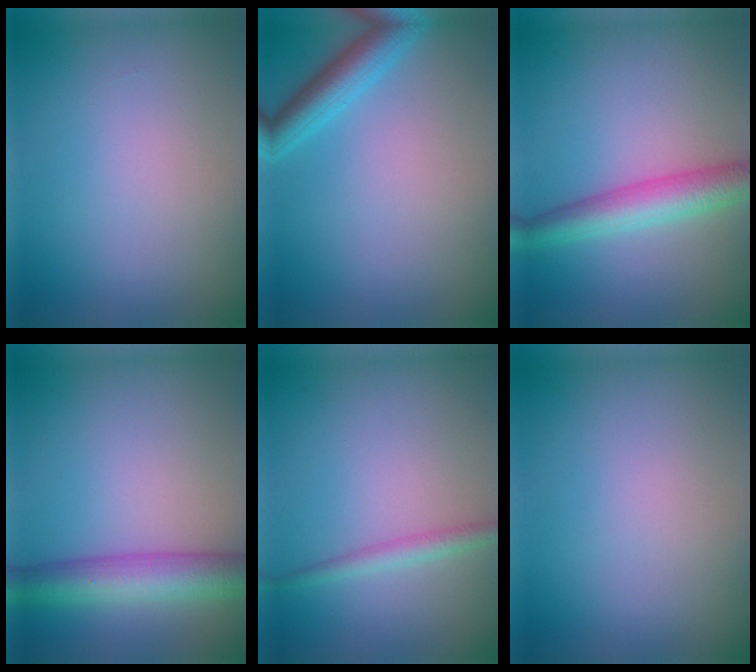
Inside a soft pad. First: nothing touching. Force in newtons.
{"total": 3.6, "press": 3.6, "slide": 0.1}
{"total": 4.7, "press": 4.7, "slide": 0.1}
{"total": 5.8, "press": 5.8, "slide": 0.1}
{"total": 1.8, "press": 1.8, "slide": 0.0}
{"total": 0.0}